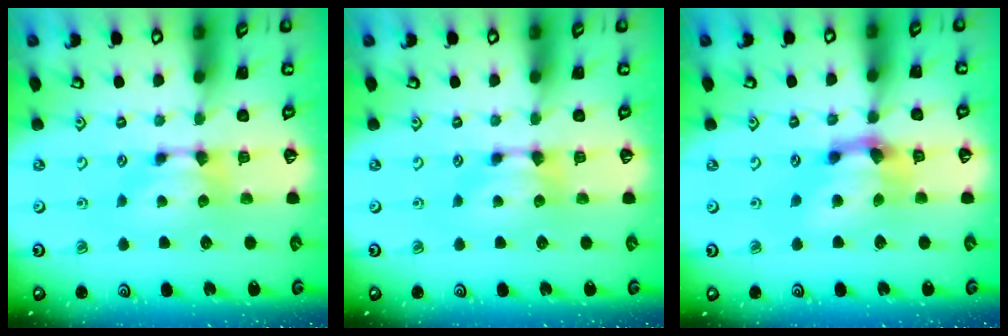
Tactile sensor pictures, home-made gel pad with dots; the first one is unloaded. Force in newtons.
{"total": 0.0}
{"total": 4.3, "press": 3.7, "slide": 2.3}